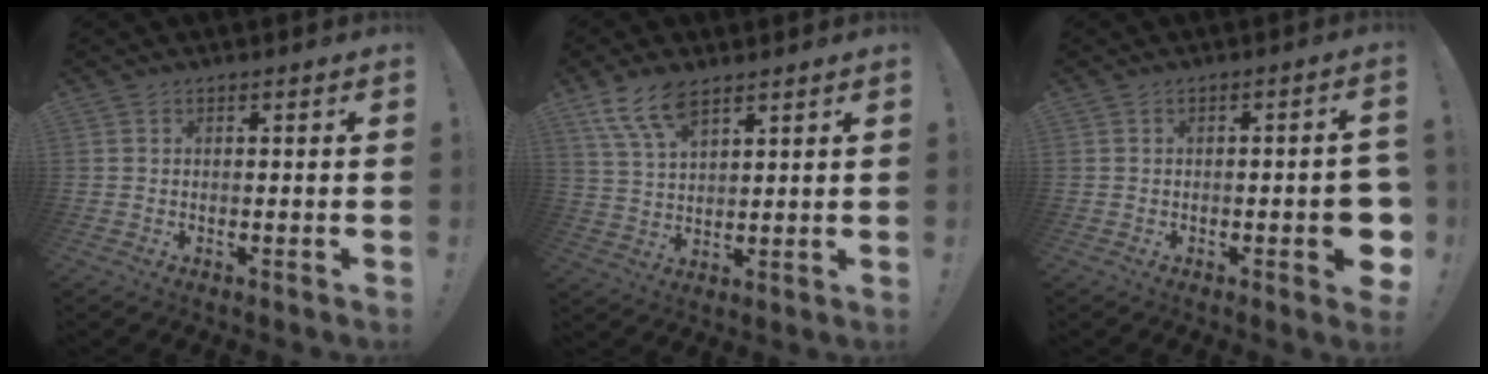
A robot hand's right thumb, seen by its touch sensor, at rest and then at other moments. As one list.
[{"total": 9.4, "force": [6.5, 3.8, 5.6], "torque": [-0.107, -0.023, 0.124]}, {"total": 6.1, "force": [-1.7, 1.6, 5.6], "torque": [-0.066, 0.002, -0.023]}]